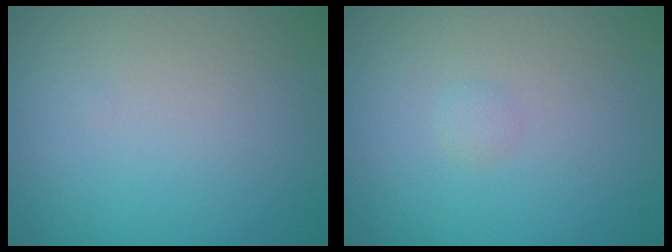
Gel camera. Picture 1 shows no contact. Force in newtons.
{"total": 0.6, "press": 0.6, "slide": 0.0}